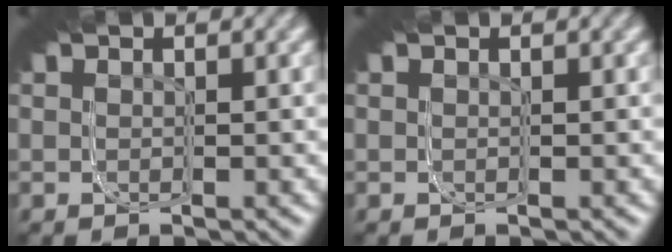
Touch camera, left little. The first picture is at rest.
{"total": 0.0}